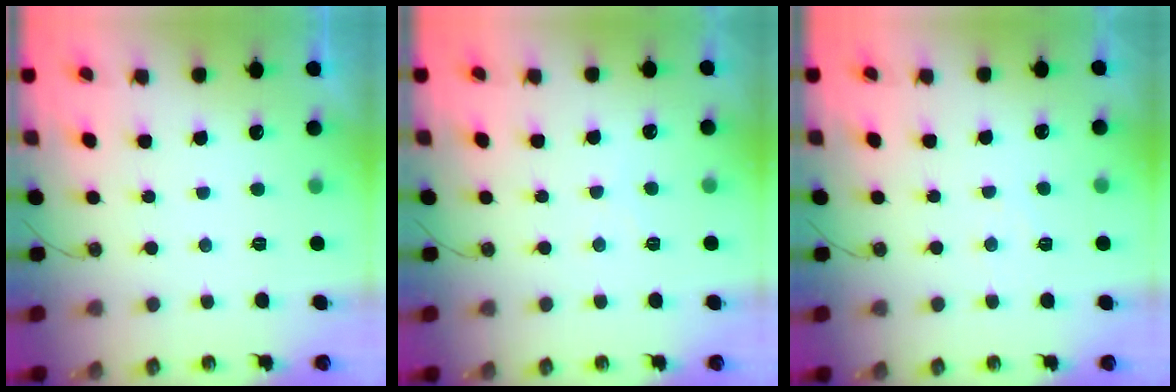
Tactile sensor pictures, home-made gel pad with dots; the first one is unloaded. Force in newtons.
{"total": 3.9, "press": 3.9, "slide": 0.7}
{"total": 3.3, "press": 3.2, "slide": 0.5}